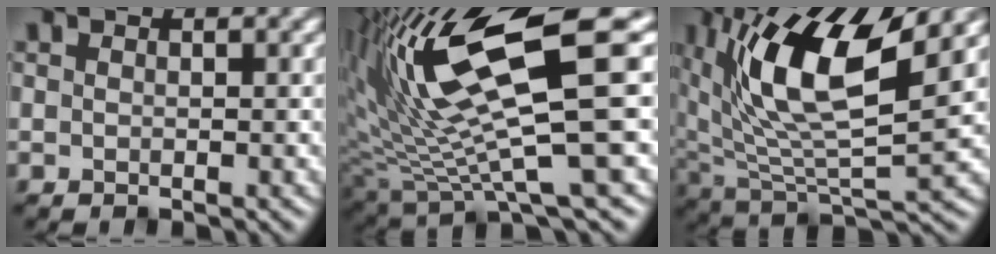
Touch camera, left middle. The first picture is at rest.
{"total": 13.5, "force": [4.0, 2.8, 12.6], "torque": [-0.220, 0.005, 0.078]}
{"total": 11.3, "force": [4.4, 4.1, 9.6], "torque": [-0.184, 0.005, 0.082]}